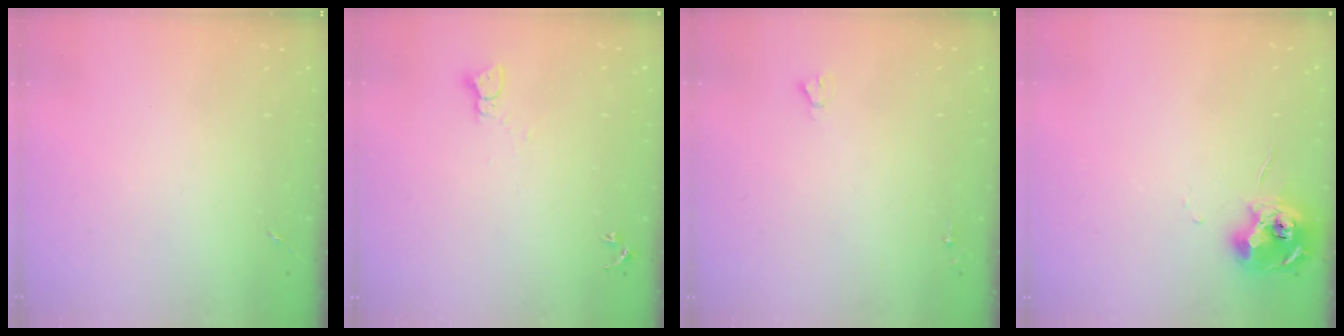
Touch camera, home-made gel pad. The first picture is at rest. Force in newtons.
{"total": 2.3, "press": 2.3, "slide": 0.2}
{"total": 1.8, "press": 1.8, "slide": 0.1}
{"total": 11.7, "press": 11.6, "slide": 1.0}